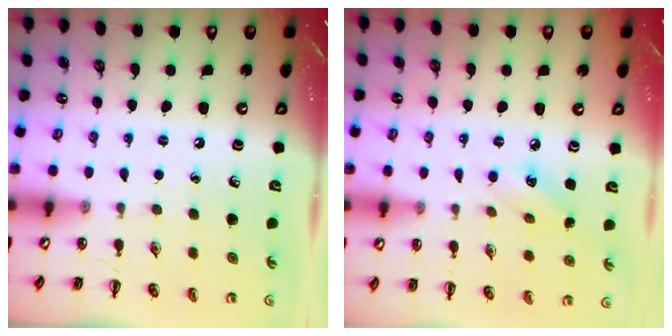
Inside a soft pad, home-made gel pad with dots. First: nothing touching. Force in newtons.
{"total": 5.1, "press": 4.9, "slide": 1.3}